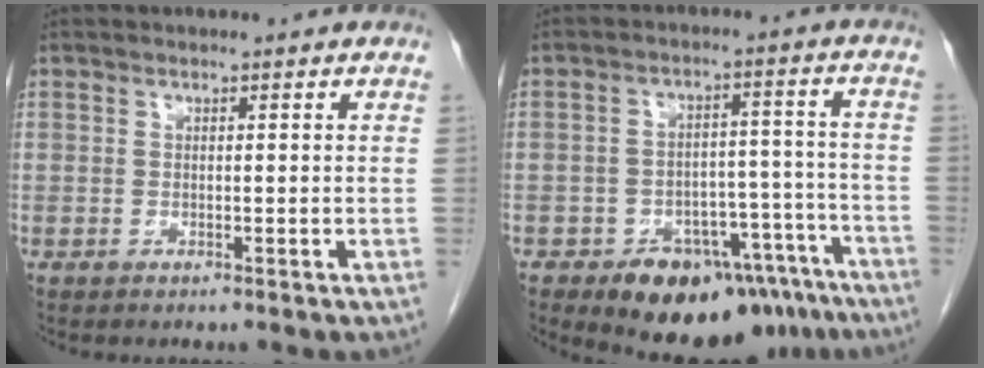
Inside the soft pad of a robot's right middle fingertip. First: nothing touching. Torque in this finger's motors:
{"motor_torque": [1.07, -1.06, 0.11, 0.09]}